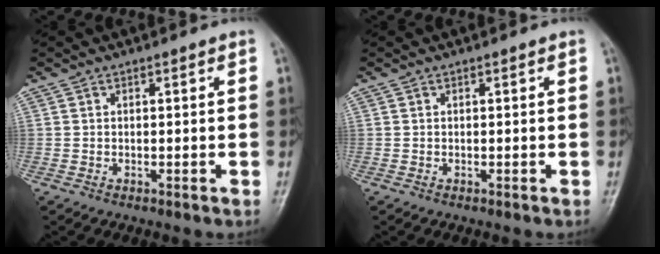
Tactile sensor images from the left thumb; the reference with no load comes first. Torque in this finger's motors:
{"motor_torque": [0.00, 0.00, 0.00, 0.00, 0.00]}